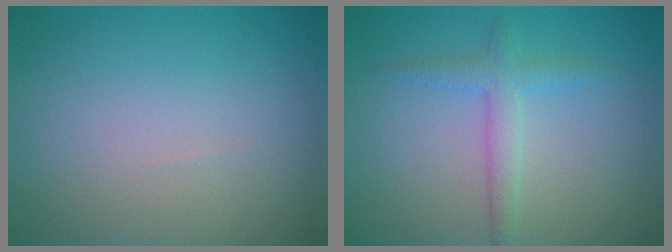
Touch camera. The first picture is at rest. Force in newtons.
{"total": 2.3, "press": 2.3, "slide": 0.1}